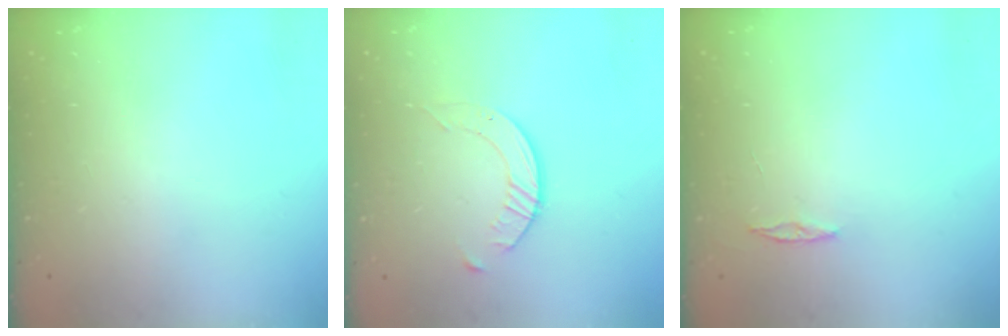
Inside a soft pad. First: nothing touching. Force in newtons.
{"total": 3.5, "press": 3.4, "slide": 0.4}
{"total": 3.0, "press": 2.9, "slide": 0.3}